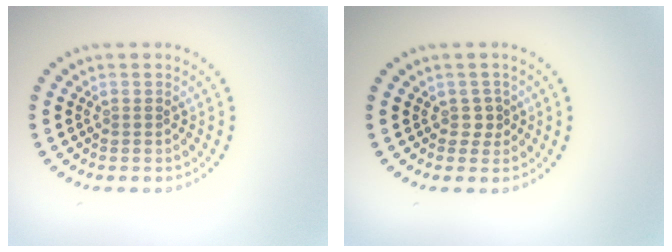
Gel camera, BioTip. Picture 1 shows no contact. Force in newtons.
{"total": 1.2, "press": 1.0, "slide": 0.6}